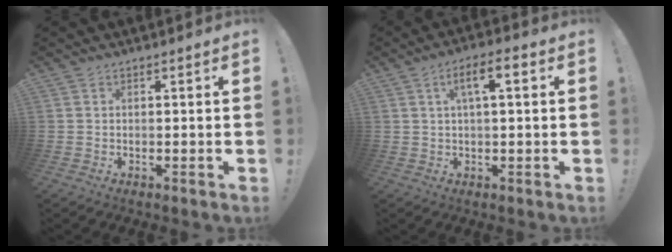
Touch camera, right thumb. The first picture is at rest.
{"total": 6.4, "force": [1.4, 1.8, 6.0], "torque": [-0.097, 0.005, 0.016]}